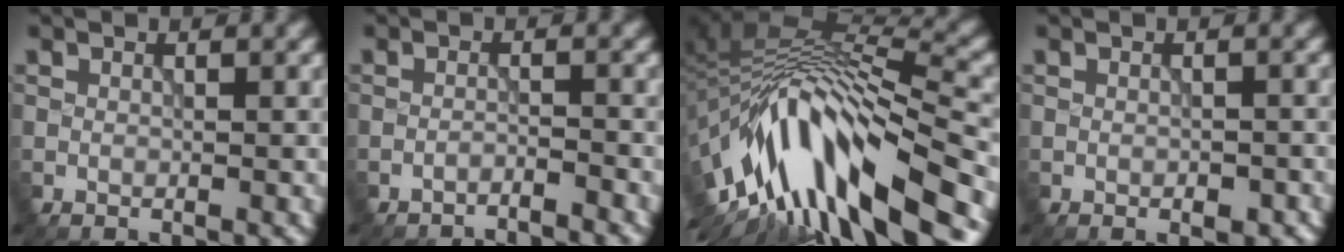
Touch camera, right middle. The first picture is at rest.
{"total": 2.3, "force": [-2.2, 0.1, 0.4], "torque": [0.002, -0.003, -0.041]}
{"total": 14.8, "force": [-6.9, 4.7, 12.3], "torque": [-0.217, 0.017, -0.105]}
{"total": 1.5, "force": [-0.7, 0.8, 1.2], "torque": [-0.018, -0.003, -0.008]}